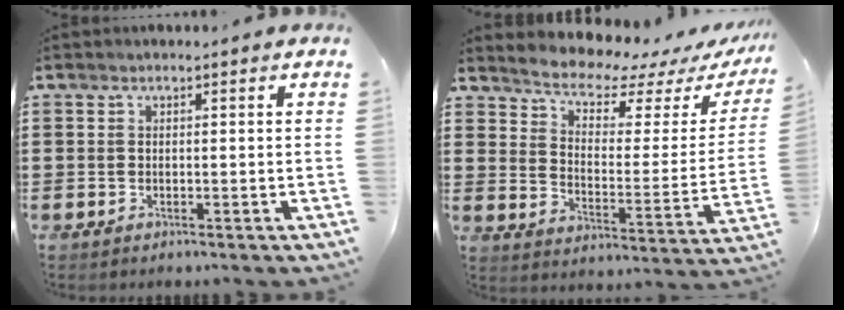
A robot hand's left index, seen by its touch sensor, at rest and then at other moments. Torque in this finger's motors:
{"motor_torque": [1.09, -1.05, 0.22, 0.02]}